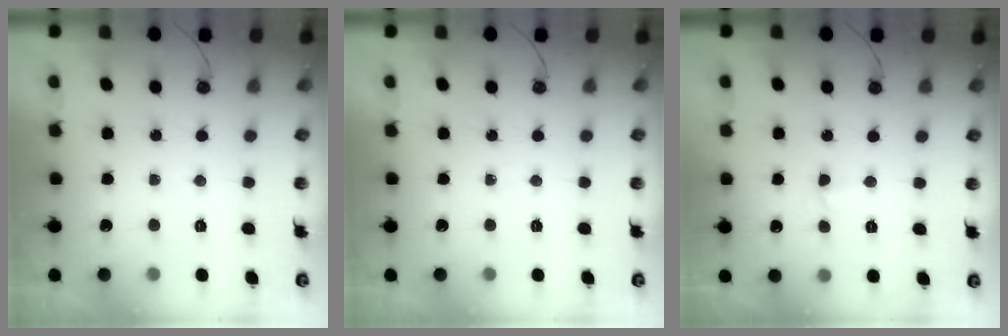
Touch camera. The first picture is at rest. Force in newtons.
{"total": 0.0}
{"total": 2.7, "press": 2.0, "slide": 1.8}